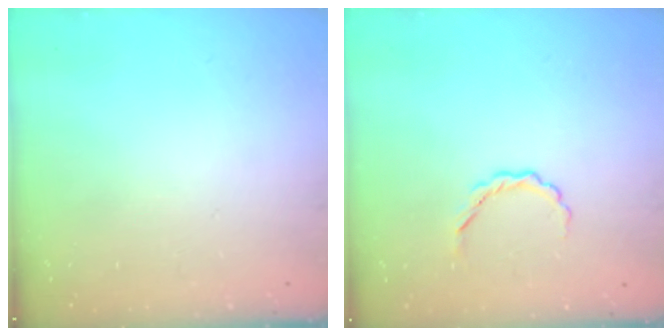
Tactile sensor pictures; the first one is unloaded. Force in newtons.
{"total": 3.4, "press": 3.3, "slide": 0.8}